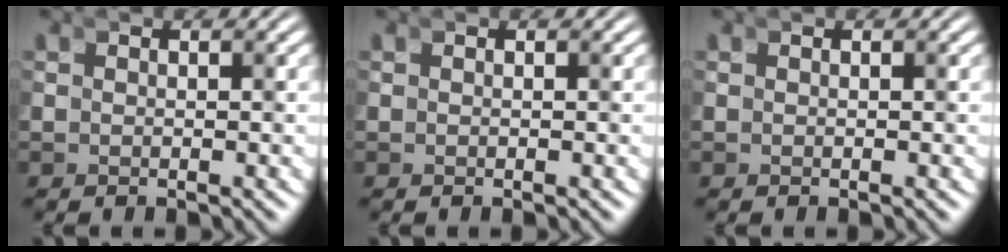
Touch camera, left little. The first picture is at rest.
{"total": 0.0}
{"total": 0.0}